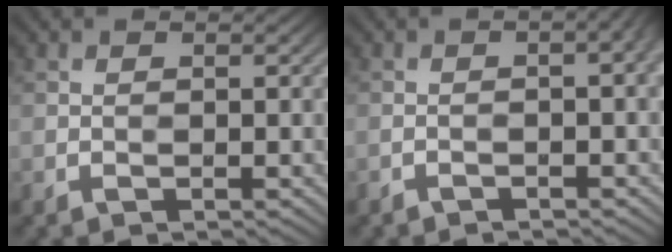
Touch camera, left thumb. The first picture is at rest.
{"total": 4.0, "force": [-1.7, 0.7, 3.6], "torque": [-0.040, 0.010, -0.021]}